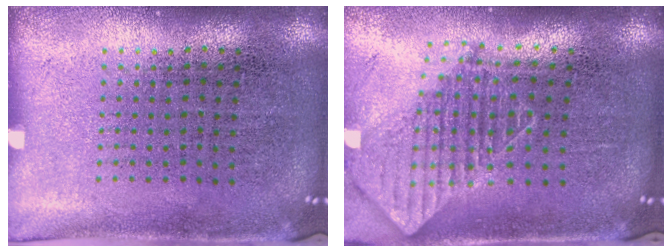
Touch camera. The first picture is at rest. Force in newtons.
{"total": 1.8, "press": 1.4, "slide": 1.2}